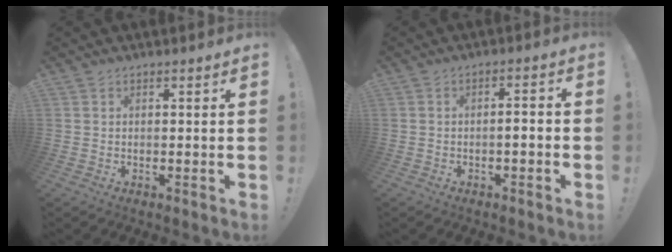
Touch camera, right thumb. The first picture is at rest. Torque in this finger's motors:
{"motor_torque": [0.20, -0.22, -0.25, 0.27, 0.11]}